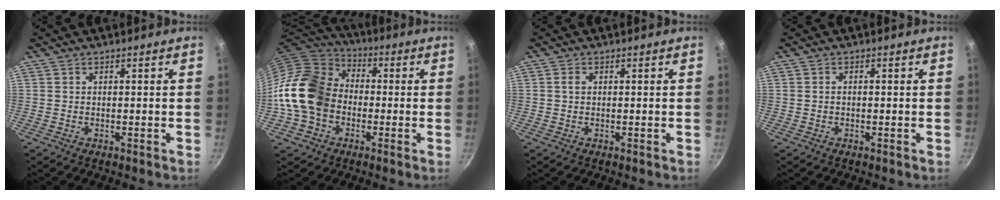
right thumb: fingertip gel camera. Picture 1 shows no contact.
{"total": 17.4, "force": [-2.1, 13.7, 10.4], "torque": [-0.174, 0.041, -0.051]}
{"total": 1.2, "force": [0.2, 0.8, 0.8], "torque": [-0.015, 0.004, 0.003]}
{"total": 0.7, "force": [-0.2, 0.4, 0.5], "torque": [-0.010, 0.004, -0.002]}